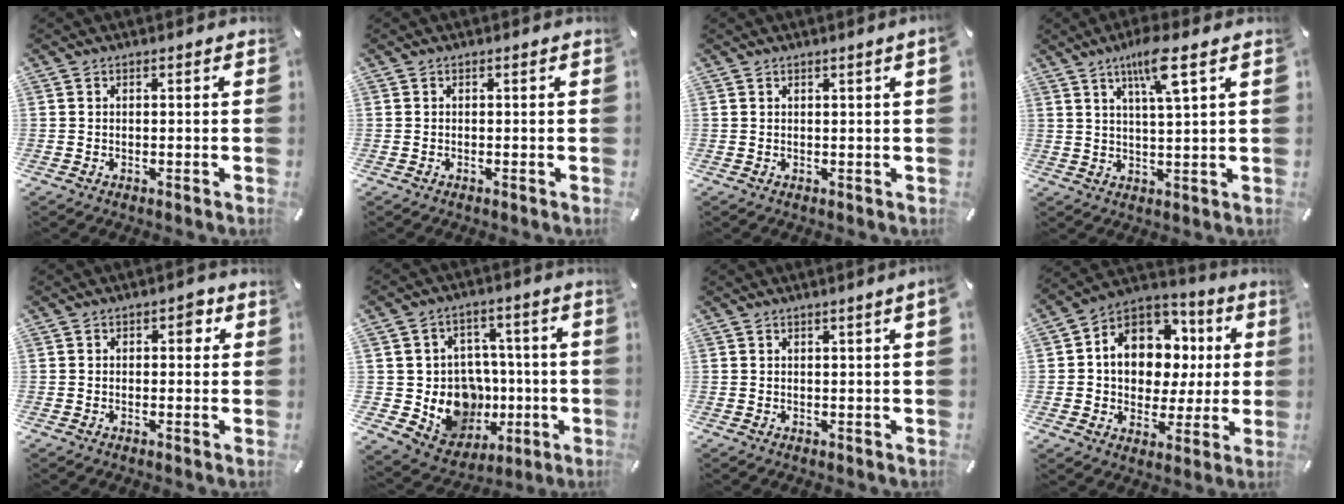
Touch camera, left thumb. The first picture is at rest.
{"total": 0.0}
{"total": 1.7, "force": [0.8, -0.2, 1.4], "torque": [-0.026, -0.002, 0.014]}
{"total": 8.7, "force": [4.8, 1.1, 7.2], "torque": [-0.135, -0.006, 0.077]}
{"total": 2.8, "force": [0.7, 1.8, 2.0], "torque": [-0.010, -0.003, 0.002]}
{"total": 14.1, "force": [-1.3, 13.1, 5.1], "torque": [-0.077, -0.001, 0.018]}
{"total": 1.9, "force": [0.9, -0.2, 1.7], "torque": [-0.030, -0.003, 0.015]}
{"total": 12.4, "force": [2.8, 10.7, 5.7], "torque": [-0.105, -0.021, 0.057]}